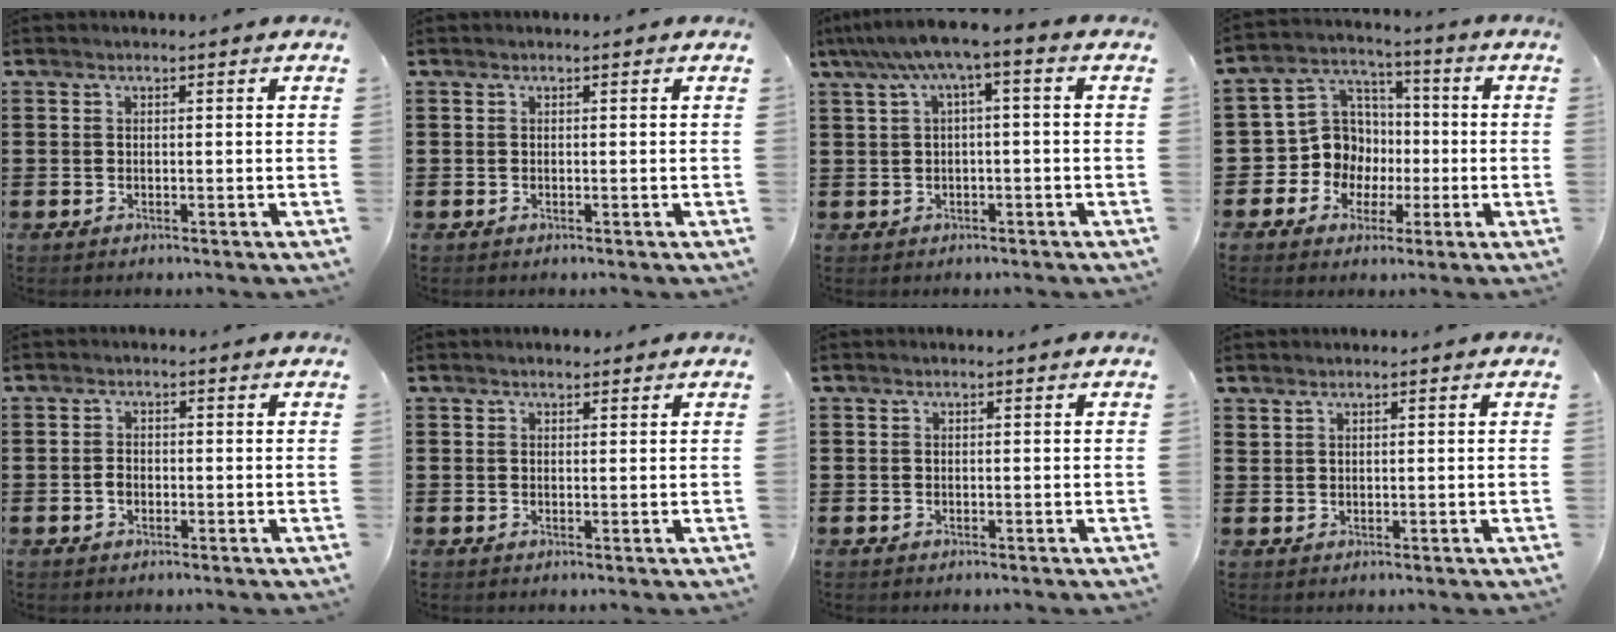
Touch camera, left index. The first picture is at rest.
{"total": 0.0}
{"total": 4.5, "force": [-0.1, 0.6, 4.5], "torque": [-0.092, -0.006, -0.009]}
{"total": 9.5, "force": [-0.6, 9.1, 2.7], "torque": [-0.104, 0.002, -0.007]}
{"total": 1.5, "force": [-0.4, 1.0, 1.0], "torque": [-0.029, 0.000, -0.010]}
{"total": 1.1, "force": [1.0, 0.4, 0.4], "torque": [-0.008, 0.003, 0.018]}
{"total": 0.0}
{"total": 1.1, "force": [1.1, 0.3, 0.2], "torque": [-0.005, 0.001, 0.022]}